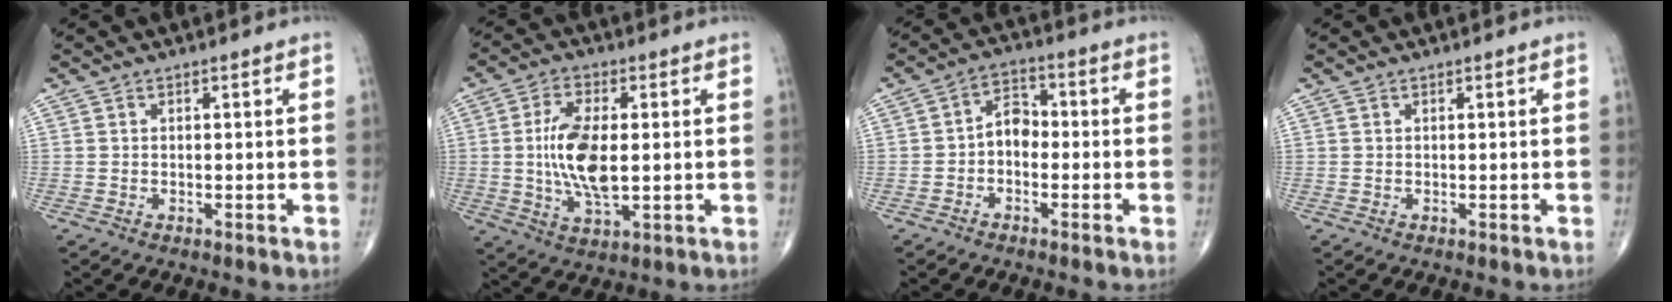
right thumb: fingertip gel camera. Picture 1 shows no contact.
{"total": 13.8, "force": [0.4, 6.4, 12.2], "torque": [-0.235, -0.007, 0.009]}
{"total": 5.0, "force": [-1.1, 3.5, 3.4], "torque": [-0.041, 0.025, -0.033]}
{"total": 0.0}